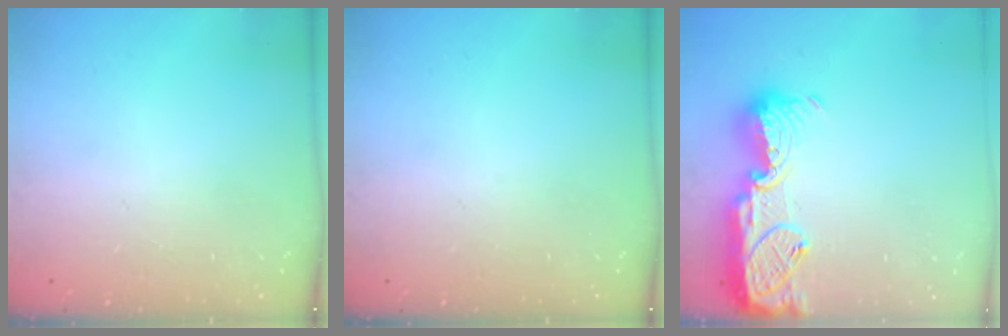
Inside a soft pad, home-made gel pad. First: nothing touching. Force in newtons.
{"total": 0.0}
{"total": 14.9, "press": 14.9, "slide": 1.0}